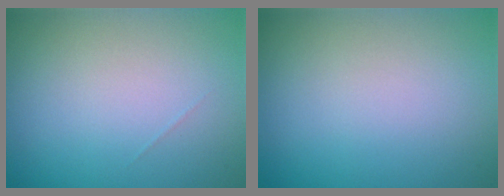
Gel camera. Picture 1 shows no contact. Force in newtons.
{"total": 0.0}